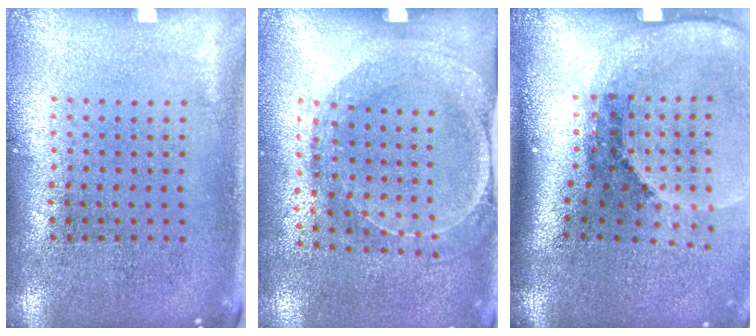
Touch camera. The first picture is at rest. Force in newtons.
{"total": 1.5, "press": 1.4, "slide": 0.4}
{"total": 2.8, "press": 1.8, "slide": 2.1}